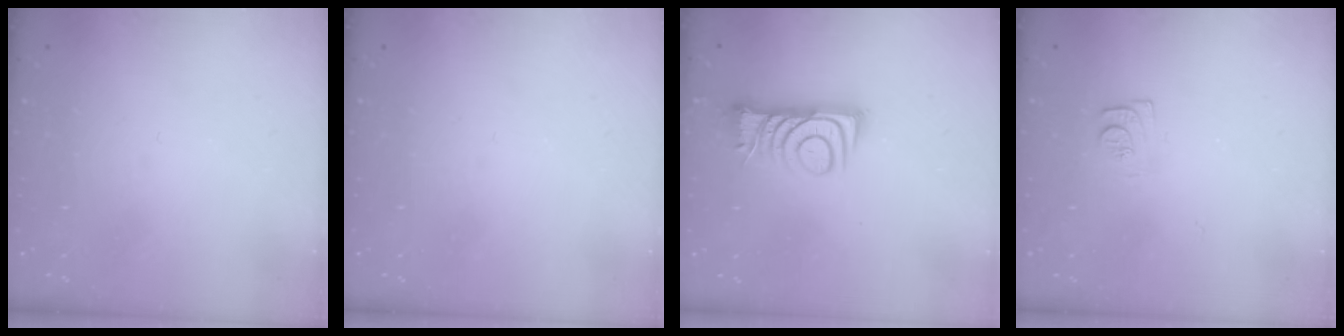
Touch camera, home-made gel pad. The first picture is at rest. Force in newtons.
{"total": 0.0}
{"total": 9.2, "press": 9.2, "slide": 0.3}
{"total": 7.0, "press": 7.0, "slide": 0.6}